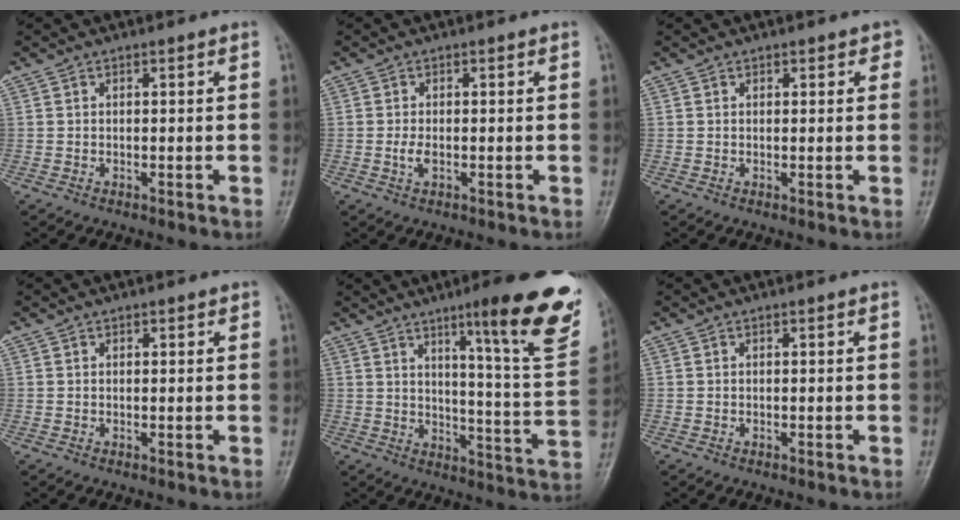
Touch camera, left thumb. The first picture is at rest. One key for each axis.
{"total": 2.0, "fx": -0.4, "fy": 1.0, "fz": 1.7, "tx": -0.037, "ty": -0.001, "tz": -0.010}
{"total": 1.8, "fx": 1.0, "fy": 1.3, "fz": 0.9, "tx": 0.014, "ty": -0.001, "tz": 0.006}
{"total": 0.8, "fx": 0.5, "fy": 0.6, "fz": 0.3, "tx": 0.008, "ty": -0.001, "tz": 0.003}
{"total": 21.1, "fx": 12.3, "fy": 2.9, "fz": 16.8, "tx": -0.192, "ty": -0.066, "tz": 0.168}
{"total": 0.0}